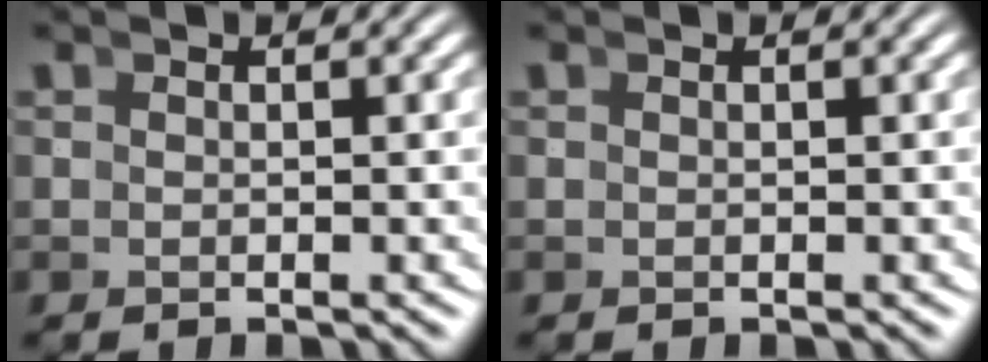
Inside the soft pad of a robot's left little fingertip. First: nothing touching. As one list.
[{"total": 0.0}]